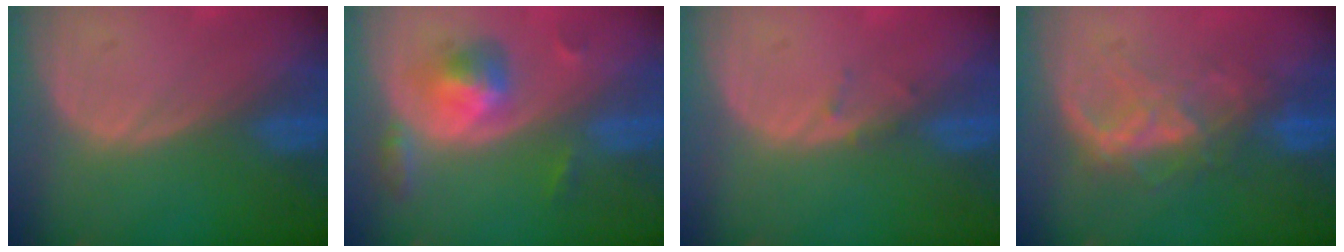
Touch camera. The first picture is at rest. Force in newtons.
{"total": 6.0, "press": 5.3, "slide": 2.7}
{"total": 1.1, "press": 0.8, "slide": 0.7}
{"total": 6.4, "press": 6.4, "slide": 0.8}